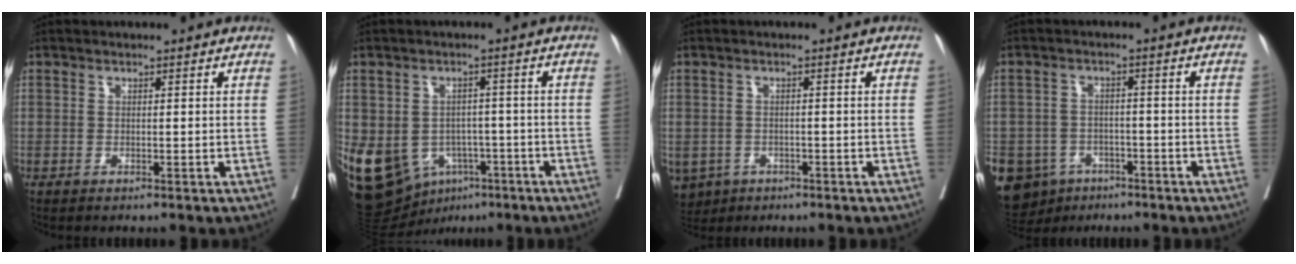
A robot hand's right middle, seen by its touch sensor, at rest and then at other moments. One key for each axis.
{"total": 14.7, "fx": -6.5, "fy": 10.9, "fz": 7.4, "tx": -0.161, "ty": 0.013, "tz": -0.088}
{"total": 7.1, "fx": -3.8, "fy": 5.7, "fz": 2.1, "tx": -0.057, "ty": 0.001, "tz": -0.054}
{"total": 14.0, "fx": -7.8, "fy": 10.8, "fz": 4.5, "tx": -0.127, "ty": 0.005, "tz": -0.106}